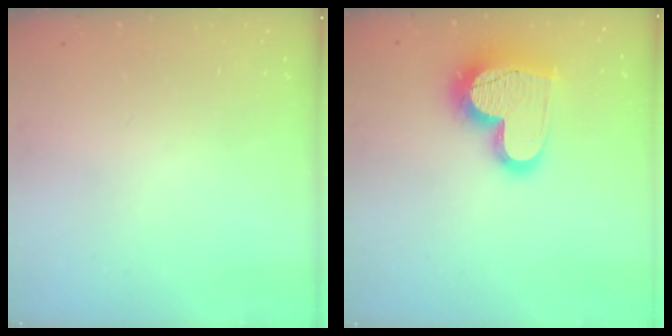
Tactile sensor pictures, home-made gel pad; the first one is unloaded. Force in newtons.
{"total": 18.5, "press": 18.4, "slide": 1.6}